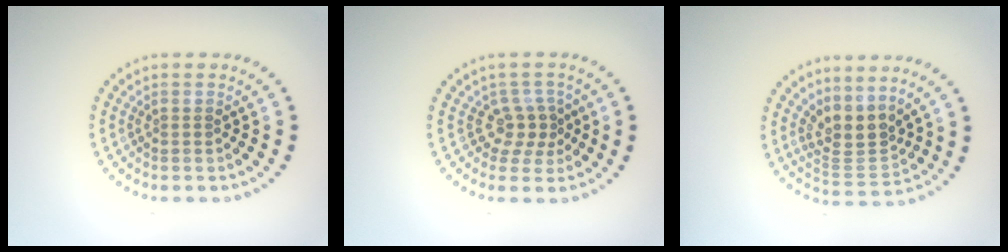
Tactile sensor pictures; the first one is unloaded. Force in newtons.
{"total": 2.4, "press": 1.9, "slide": 1.6}
{"total": 3.4, "press": 2.8, "slide": 1.9}